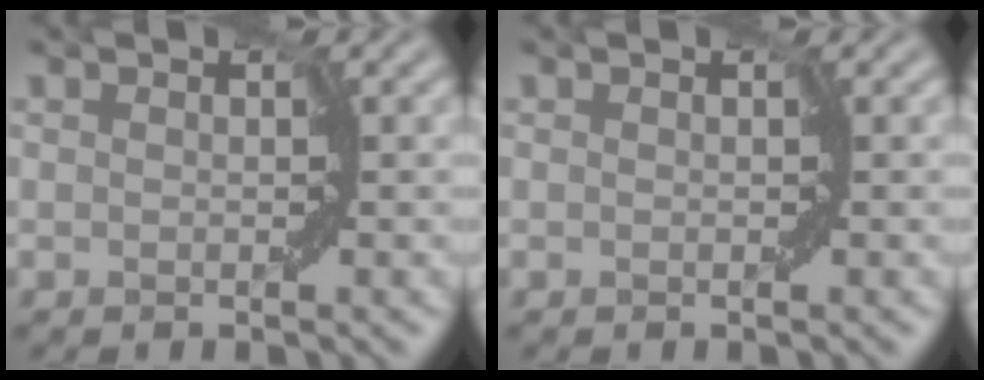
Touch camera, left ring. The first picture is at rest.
{"total": 0.0}